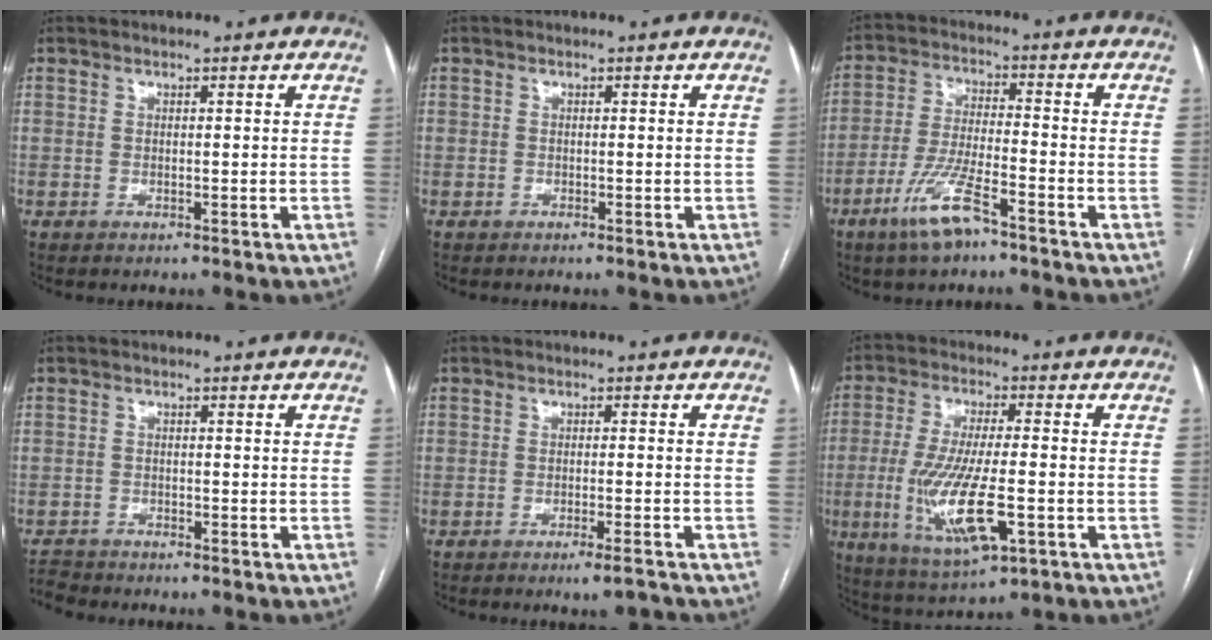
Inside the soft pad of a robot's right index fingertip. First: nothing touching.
{"total": 0.7, "force": [-0.3, 0.7, -0.1], "torque": [0.000, 0.007, -0.007]}
{"total": 8.9, "force": [-5.6, 1.6, 6.7], "torque": [-0.141, -0.012, -0.107]}
{"total": 2.7, "force": [-2.6, 0.5, -0.4], "torque": [0.007, -0.011, -0.047]}
{"total": 2.9, "force": [-2.3, -0.2, 1.8], "torque": [-0.025, -0.005, -0.034]}
{"total": 13.3, "force": [-3.5, 2.9, 12.5], "torque": [-0.252, -0.021, -0.053]}